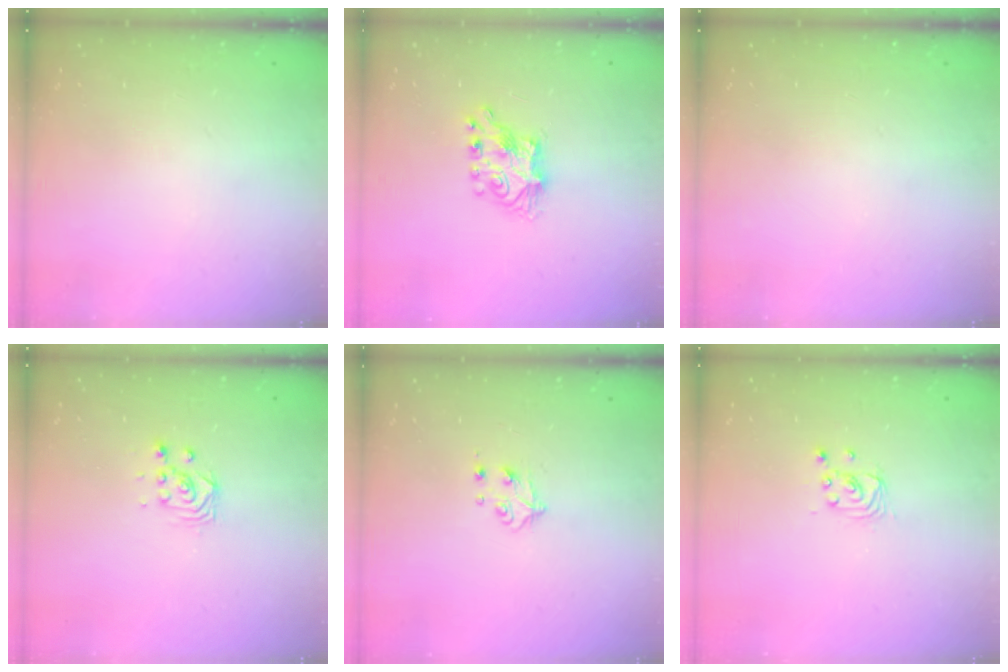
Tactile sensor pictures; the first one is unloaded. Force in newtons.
{"total": 7.2, "press": 7.2, "slide": 0.4}
{"total": 0.0}
{"total": 2.9, "press": 2.9, "slide": 0.4}
{"total": 4.7, "press": 4.6, "slide": 0.6}
{"total": 2.4, "press": 2.4, "slide": 0.2}